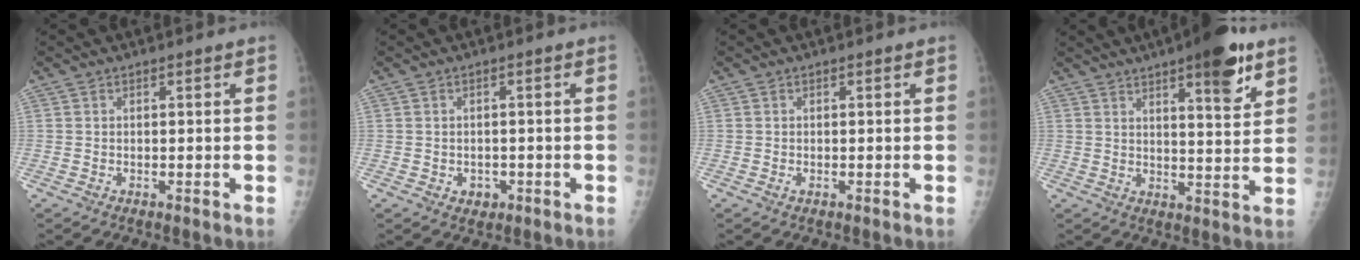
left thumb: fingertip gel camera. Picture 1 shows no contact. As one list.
[{"total": 2.6, "force": [-0.9, 2.2, 1.1], "torque": [-0.004, 0.004, -0.005]}, {"total": 0.8, "force": [-0.2, 0.5, 0.6], "torque": [-0.008, -0.001, -0.004]}, {"total": 11.7, "force": [6.9, 3.0, 9.0], "torque": [-0.105, -0.035, 0.092]}]